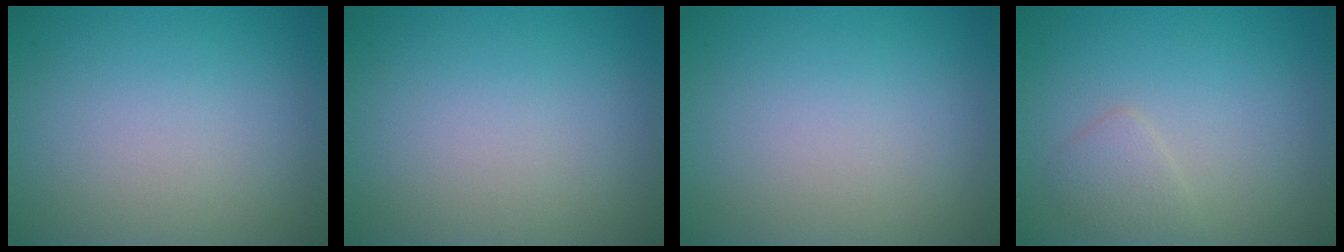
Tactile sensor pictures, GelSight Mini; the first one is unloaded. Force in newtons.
{"total": 0.0}
{"total": 0.0}
{"total": 1.5, "press": 1.5, "slide": 0.1}